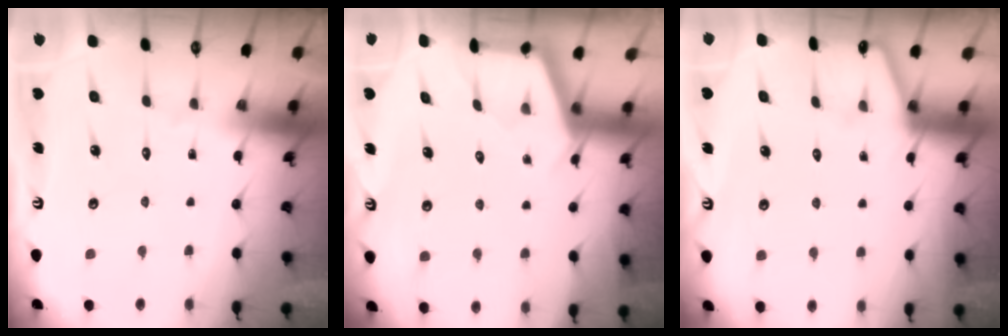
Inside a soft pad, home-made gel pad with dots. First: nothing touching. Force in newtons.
{"total": 2.9, "press": 2.9, "slide": 0.3}
{"total": 1.8, "press": 1.8, "slide": 0.3}